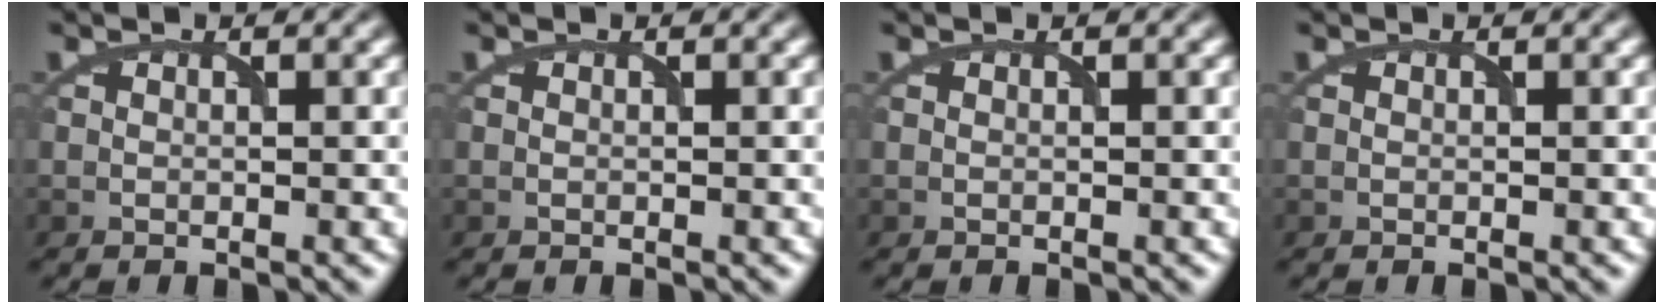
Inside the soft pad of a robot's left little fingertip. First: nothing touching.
{"total": 0.0}
{"total": 0.0}
{"total": 0.0}